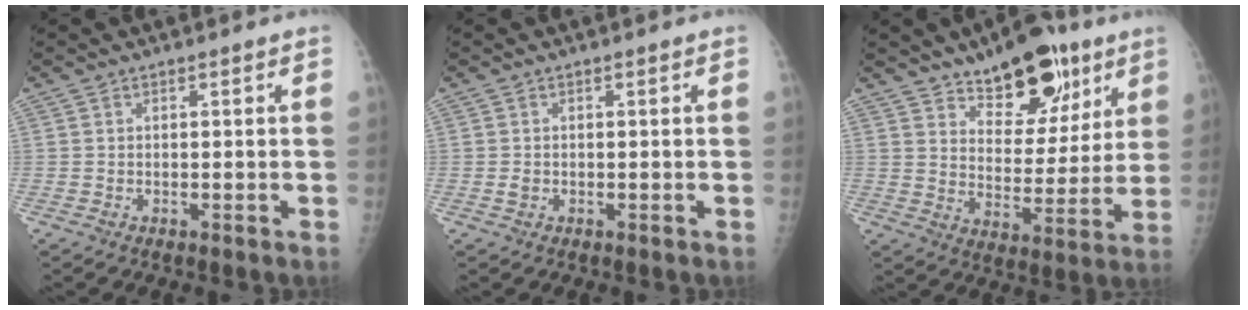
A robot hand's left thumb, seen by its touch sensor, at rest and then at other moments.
{"total": 0.9, "force": [-0.1, 0.7, 0.5], "torque": [-0.006, 0.000, 0.000]}
{"total": 16.0, "force": [10.1, 8.0, 9.3], "torque": [-0.081, -0.059, 0.161]}